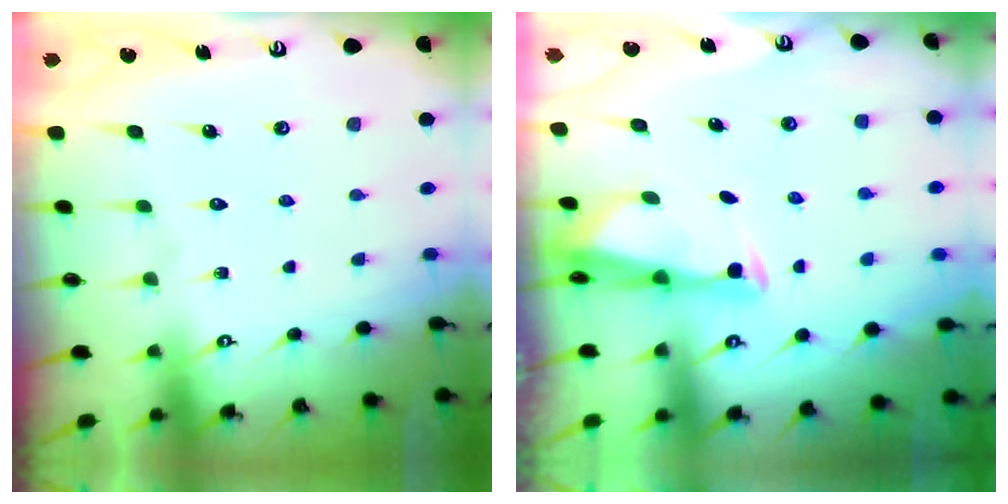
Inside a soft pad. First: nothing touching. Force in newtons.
{"total": 2.8, "press": 2.8, "slide": 0.6}